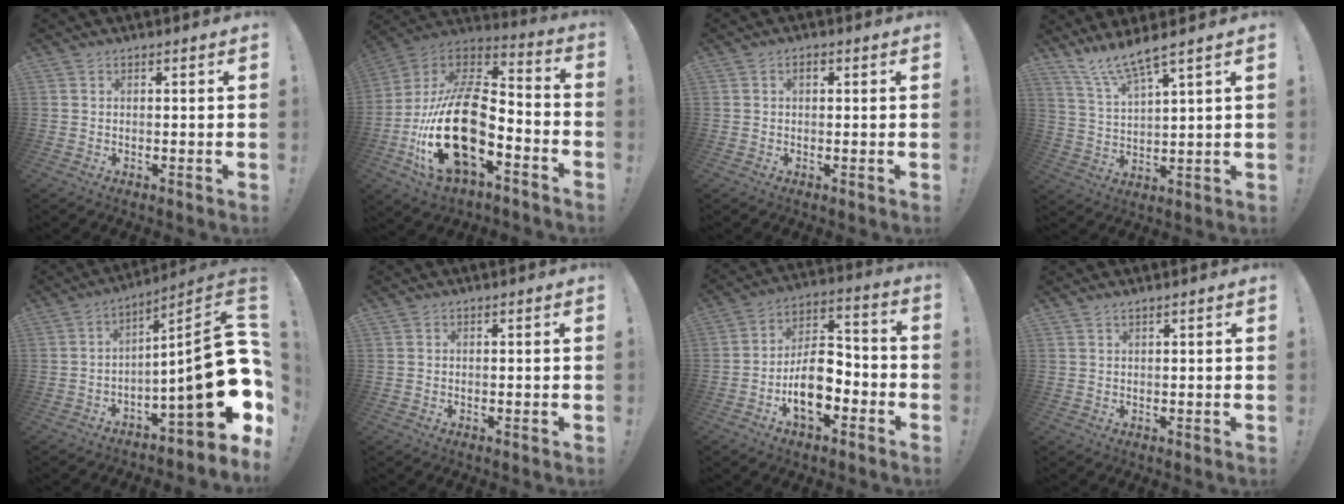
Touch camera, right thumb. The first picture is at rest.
{"total": 25.4, "force": [-7.0, 13.2, 20.6], "torque": [-0.414, 0.024, -0.114]}
{"total": 1.5, "force": [0.4, 0.9, 1.2], "torque": [-0.024, 0.005, 0.004]}
{"total": 8.6, "force": [7.4, 0.4, 4.4], "torque": [-0.097, -0.039, 0.131]}
{"total": 20.2, "force": [-3.1, 4.5, 19.4], "torque": [-0.280, 0.000, -0.046]}
{"total": 0.0}
{"total": 13.5, "force": [-5.7, 7.8, 9.4], "torque": [-0.157, 0.036, -0.097]}
{"total": 0.8, "force": [0.7, -0.1, 0.4], "torque": [-0.010, 0.000, 0.013]}